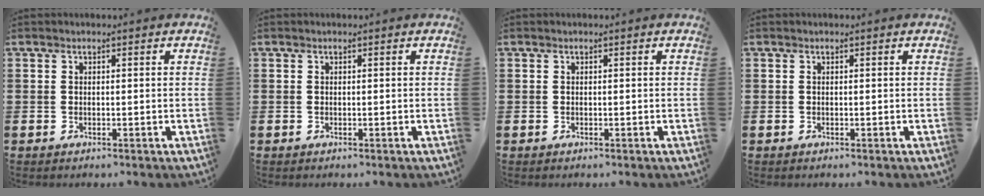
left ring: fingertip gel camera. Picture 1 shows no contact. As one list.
[{"total": 0.0}, {"total": 0.0}, {"total": 0.0}]